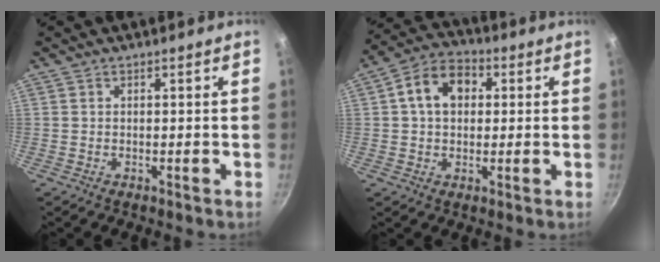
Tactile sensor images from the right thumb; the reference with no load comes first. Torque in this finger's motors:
{"motor_torque": [-0.80, 0.95, 0.38, -0.26, 0.22]}